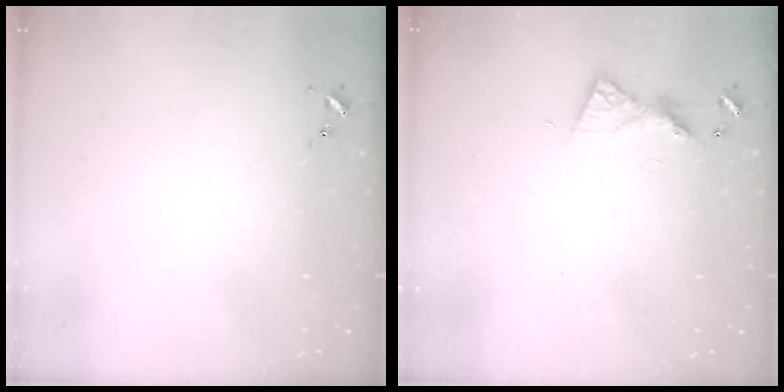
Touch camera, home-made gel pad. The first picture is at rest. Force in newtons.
{"total": 6.1, "press": 6.1, "slide": 0.6}